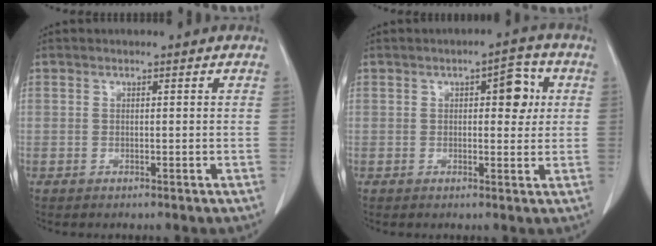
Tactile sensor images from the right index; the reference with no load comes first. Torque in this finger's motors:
{"motor_torque": [0.35, 0.34, 0.06, 0.04]}